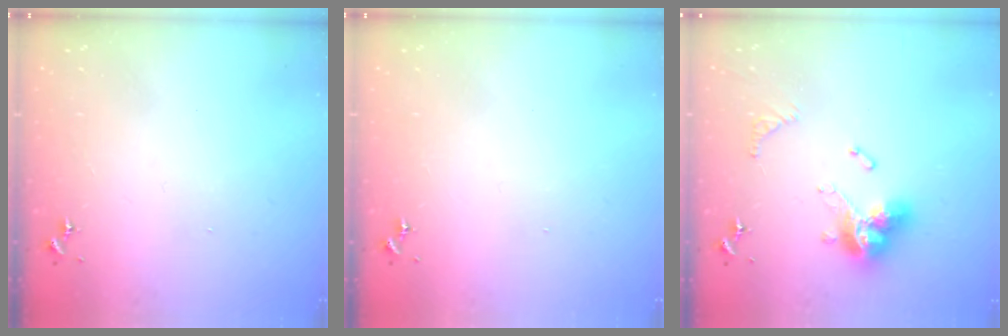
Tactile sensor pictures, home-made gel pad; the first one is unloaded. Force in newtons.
{"total": 0.0}
{"total": 15.8, "press": 15.7, "slide": 1.5}